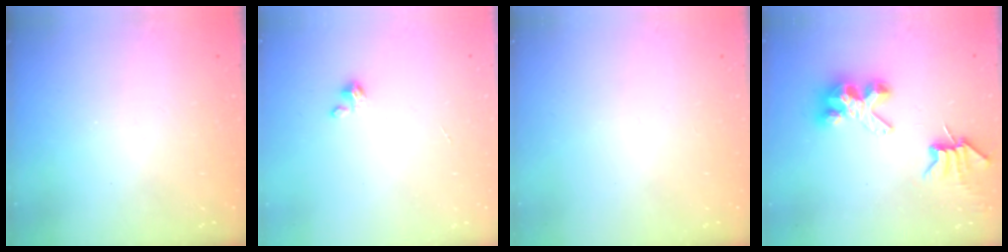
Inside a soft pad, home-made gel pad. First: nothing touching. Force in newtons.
{"total": 1.4, "press": 1.4, "slide": 0.3}
{"total": 0.0}
{"total": 7.3, "press": 7.2, "slide": 0.8}